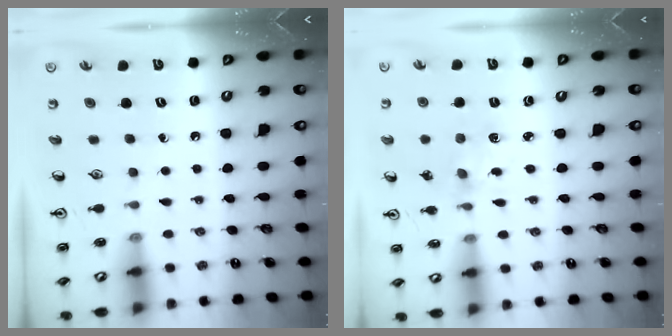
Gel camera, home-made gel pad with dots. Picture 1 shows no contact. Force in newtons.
{"total": 2.0, "press": 2.0, "slide": 0.4}